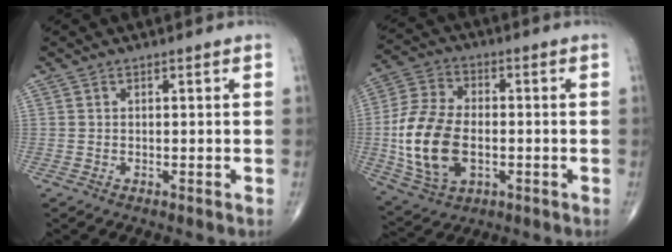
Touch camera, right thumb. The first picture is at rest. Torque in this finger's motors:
{"motor_torque": [0.01, 0.88, 0.96, 0.51, 0.46]}